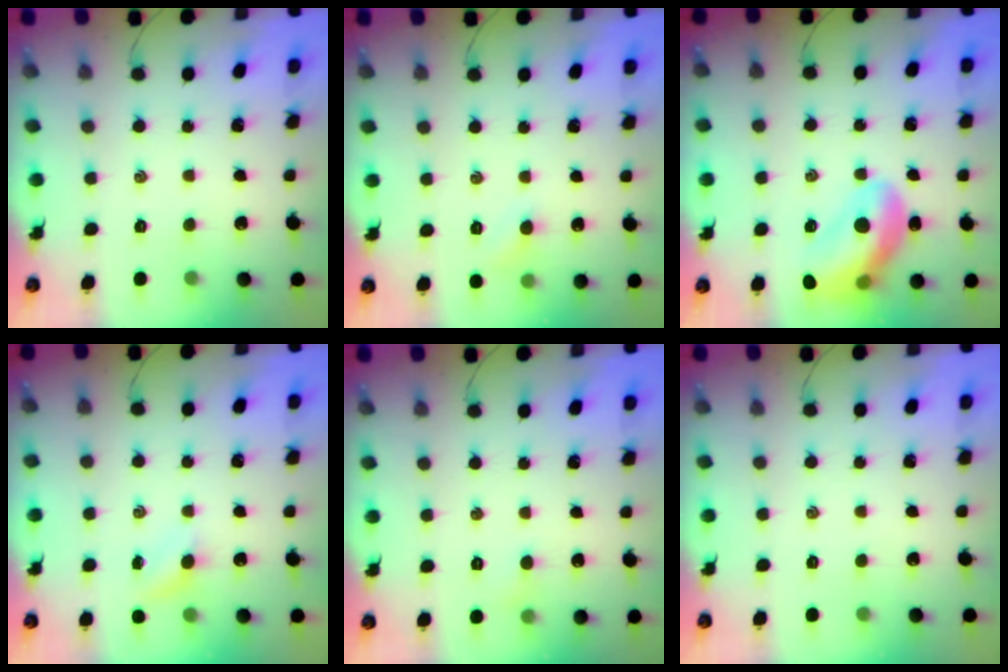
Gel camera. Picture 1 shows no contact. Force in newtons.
{"total": 4.4, "press": 4.2, "slide": 1.4}
{"total": 15.6, "press": 15.3, "slide": 3.0}
{"total": 3.9, "press": 3.7, "slide": 1.4}
{"total": 2.8, "press": 2.6, "slide": 1.0}
{"total": 0.0}